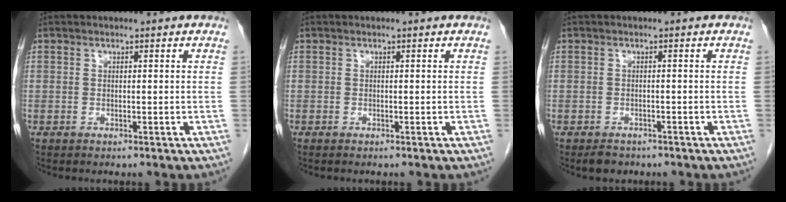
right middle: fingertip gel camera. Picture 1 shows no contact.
{"total": 0.0}
{"total": 2.1, "force": [-1.7, 1.1, 0.6], "torque": [-0.018, -0.003, -0.020]}